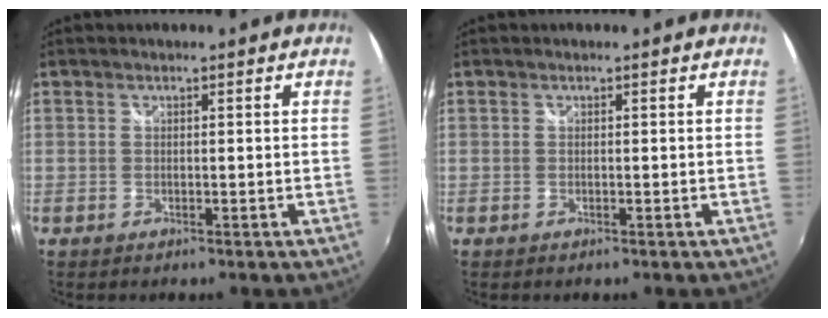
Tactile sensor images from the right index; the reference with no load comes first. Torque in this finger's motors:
{"motor_torque": [0.00, 0.00, 0.00, 0.00]}